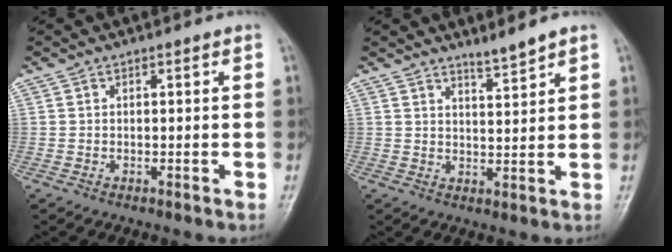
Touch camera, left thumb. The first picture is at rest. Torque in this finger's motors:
{"motor_torque": [0.67, -0.10, 0.47, -0.48, 0.03]}